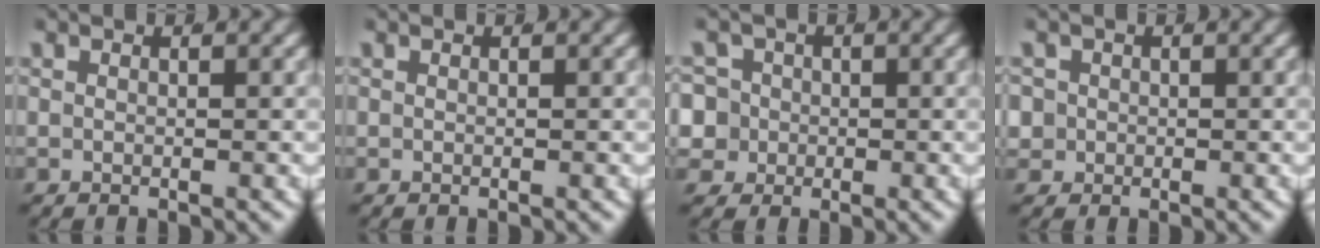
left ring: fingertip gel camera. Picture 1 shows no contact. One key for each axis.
{"total": 0.0}
{"total": 6.8, "fx": -1.0, "fy": 6.4, "fz": 2.2, "tx": -0.061, "ty": -0.032, "tz": -0.013}
{"total": 3.2, "fx": -0.3, "fy": 3.1, "fz": 0.8, "tx": -0.030, "ty": -0.017, "tz": 0.000}